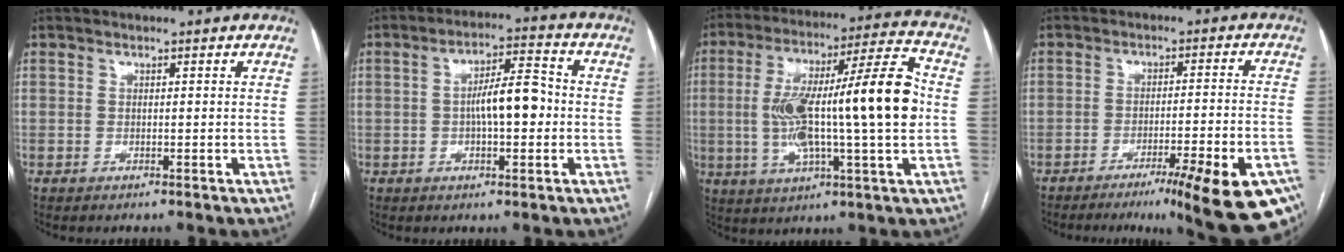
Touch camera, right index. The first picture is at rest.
{"total": 7.8, "force": [-0.5, 2.2, 7.4], "torque": [-0.131, 0.020, -0.010]}
{"total": 20.8, "force": [-0.1, 2.0, 20.7], "torque": [-0.357, 0.028, -0.007]}
{"total": 18.9, "force": [-12.5, 1.9, 14.0], "torque": [-0.108, 0.001, -0.167]}